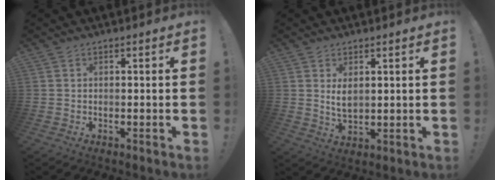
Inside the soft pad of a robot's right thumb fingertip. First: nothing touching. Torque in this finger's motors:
{"motor_torque": [-0.30, 0.17, 0.11, 0.39, 0.02]}